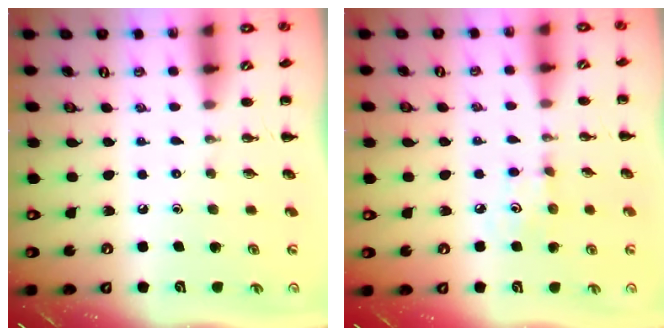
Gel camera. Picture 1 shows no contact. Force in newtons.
{"total": 4.8, "press": 4.6, "slide": 1.2}